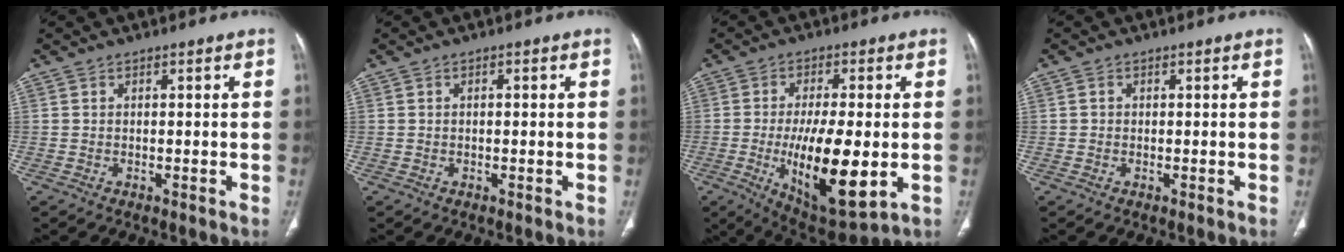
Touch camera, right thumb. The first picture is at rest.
{"total": 0.9, "force": [0.1, 0.4, 0.8], "torque": [-0.017, 0.004, 0.003]}
{"total": 17.2, "force": [-3.2, 5.9, 15.8], "torque": [-0.262, -0.022, -0.038]}
{"total": 0.6, "force": [-0.1, 0.6, 0.1], "torque": [0.001, 0.003, -0.002]}